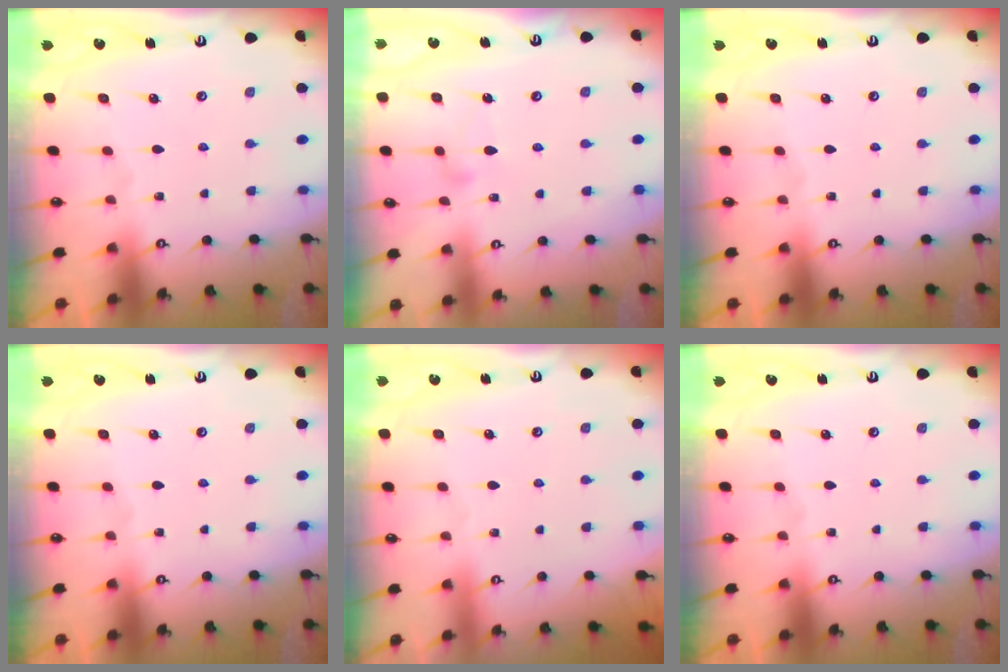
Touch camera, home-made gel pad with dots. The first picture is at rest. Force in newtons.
{"total": 7.2, "press": 7.2, "slide": 0.4}
{"total": 0.0}
{"total": 0.0}
{"total": 3.9, "press": 3.9, "slide": 0.0}
{"total": 0.0}